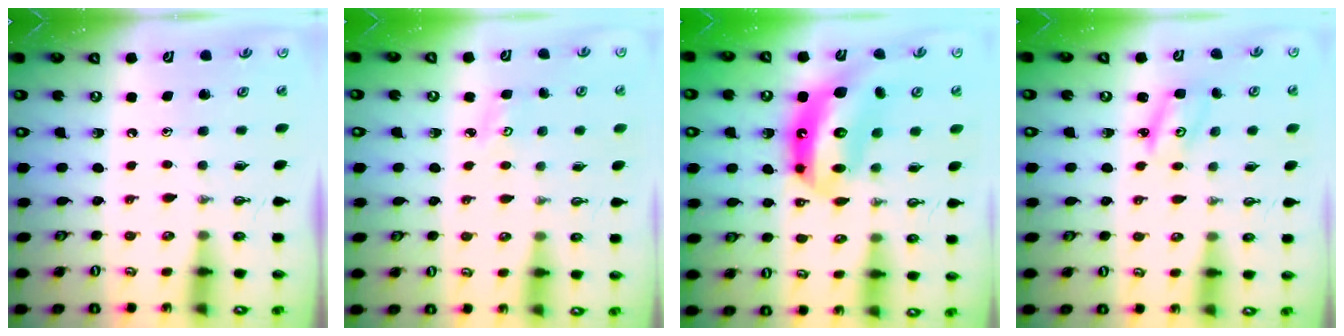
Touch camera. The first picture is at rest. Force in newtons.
{"total": 2.8, "press": 2.8, "slide": 0.4}
{"total": 14.8, "press": 14.7, "slide": 1.8}
{"total": 3.2, "press": 3.2, "slide": 0.3}